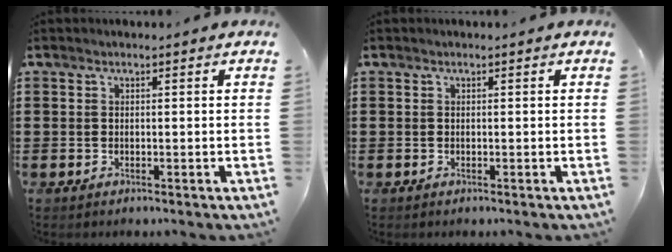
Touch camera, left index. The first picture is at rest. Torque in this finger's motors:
{"motor_torque": [0.00, 0.00, -0.01, 0.01]}